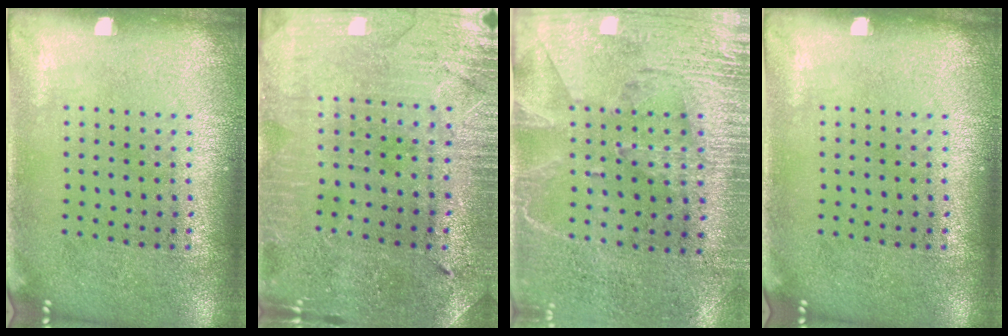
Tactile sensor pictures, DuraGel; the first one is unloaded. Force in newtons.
{"total": 1.0, "press": 0.9, "slide": 0.2}
{"total": 2.9, "press": 2.6, "slide": 1.4}
{"total": 0.0}